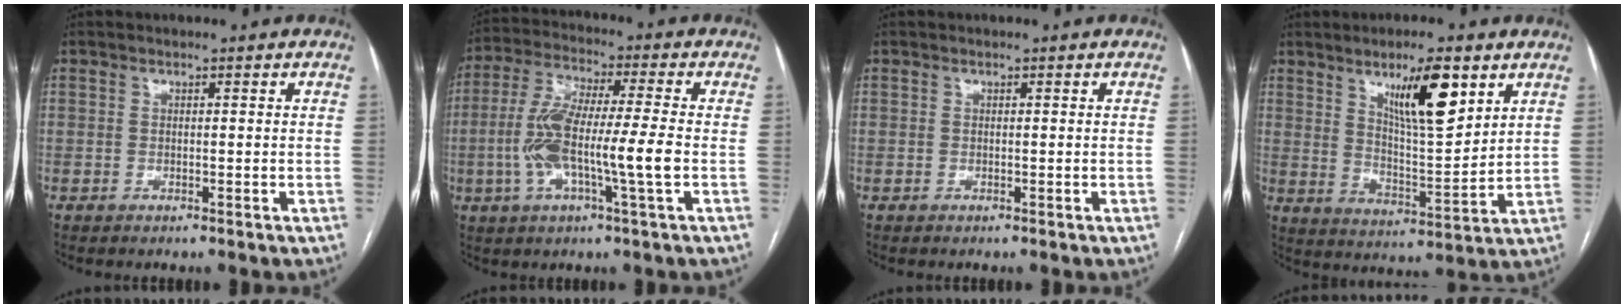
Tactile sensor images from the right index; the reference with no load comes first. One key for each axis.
{"total": 12.3, "fx": -2.3, "fy": 0.7, "fz": 12.1, "tx": -0.244, "ty": 0.007, "tz": -0.048}
{"total": 0.0}
{"total": 11.6, "fx": 6.3, "fy": 2.1, "fz": 9.5, "tx": -0.162, "ty": -0.005, "tz": 0.109}